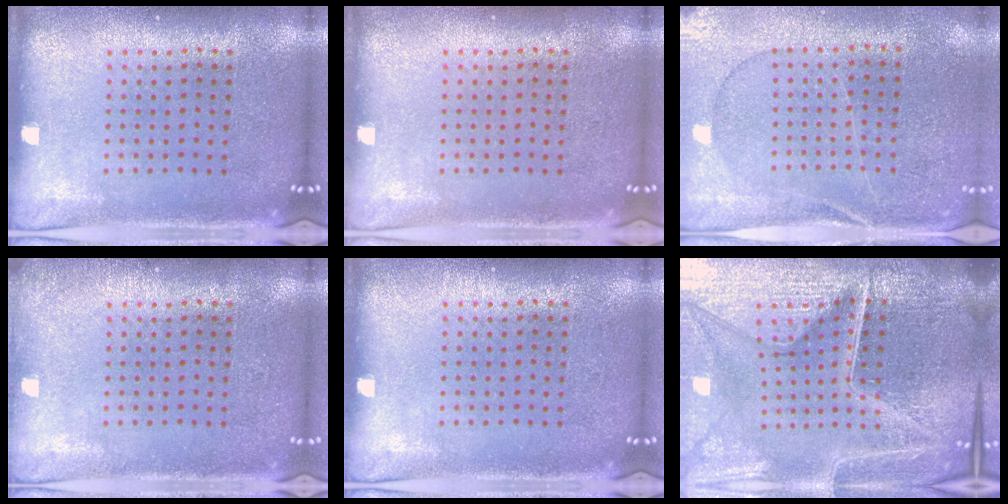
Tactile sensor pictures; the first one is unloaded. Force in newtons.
{"total": 0.0}
{"total": 0.5, "press": 0.4, "slide": 0.4}
{"total": 0.9, "press": 0.9, "slide": 0.2}
{"total": 0.0}
{"total": 6.9, "press": 6.1, "slide": 3.4}